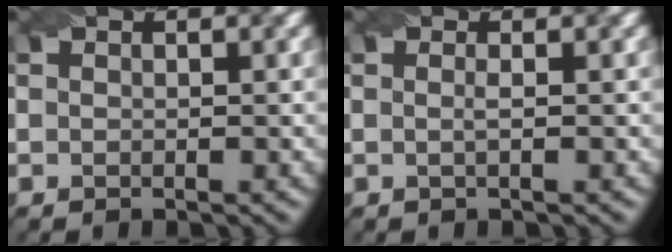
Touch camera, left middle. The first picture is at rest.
{"total": 0.9, "force": [-0.1, 0.2, 0.9], "torque": [-0.015, -0.001, -0.005]}